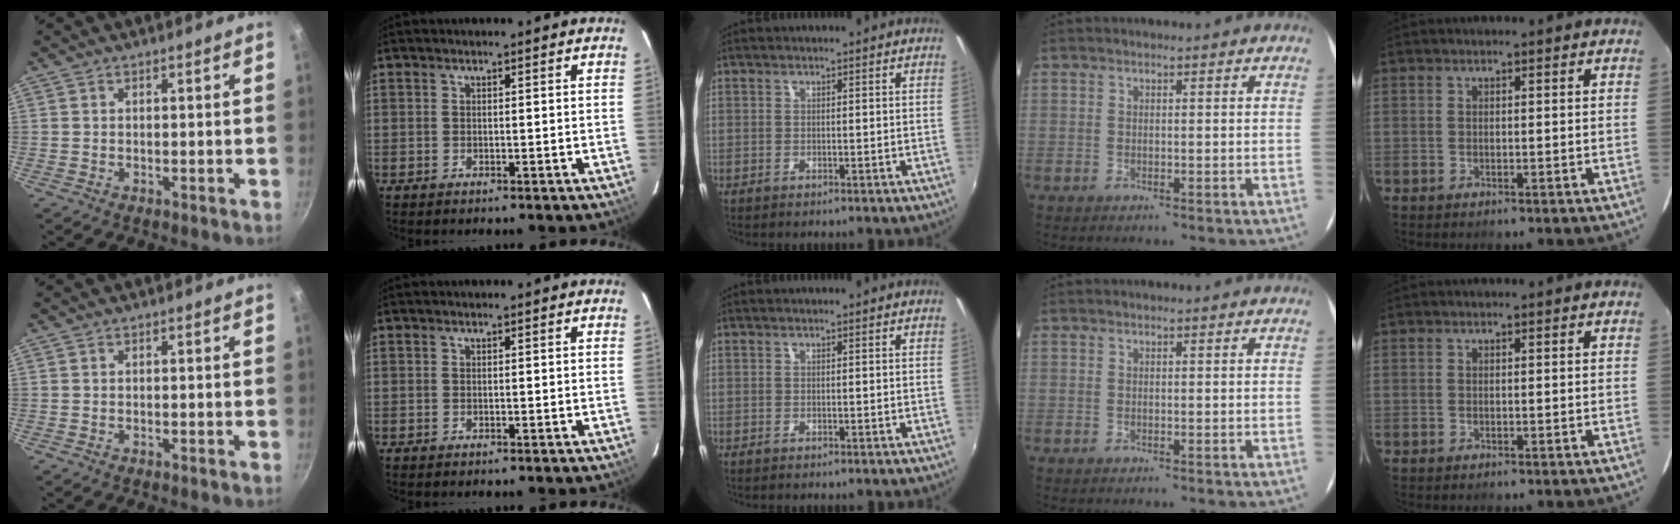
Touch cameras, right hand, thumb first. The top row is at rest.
{}